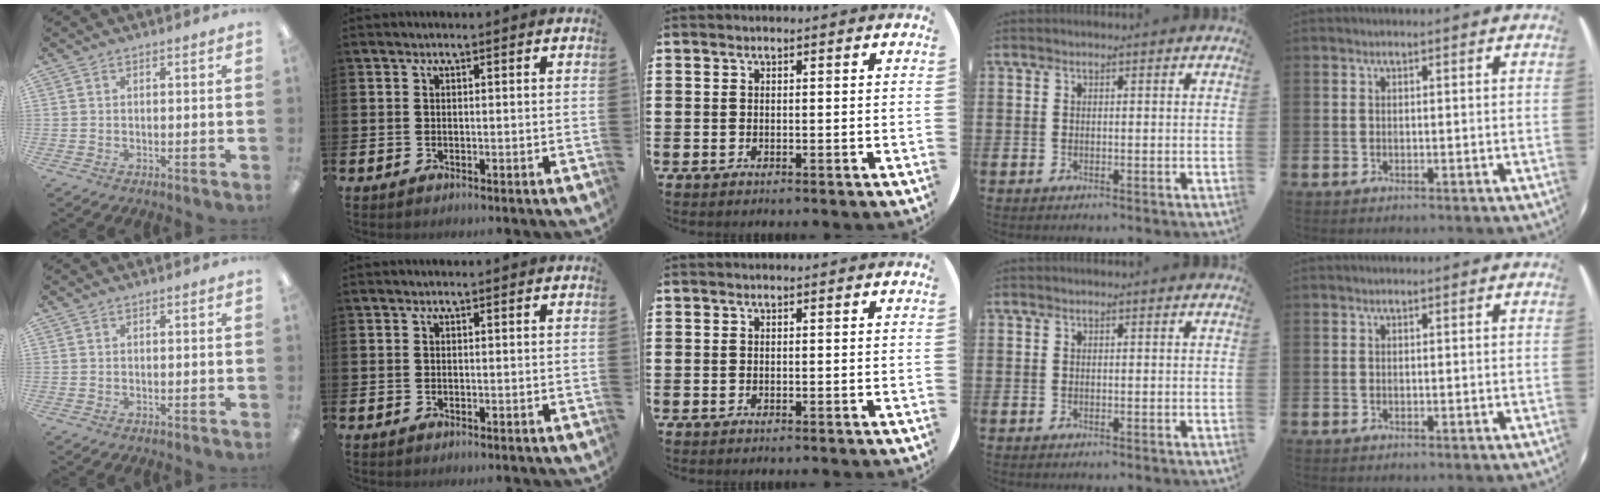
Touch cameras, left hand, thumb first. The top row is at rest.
{}